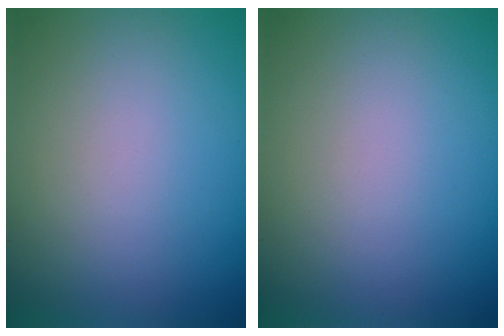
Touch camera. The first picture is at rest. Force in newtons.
{"total": 0.0}